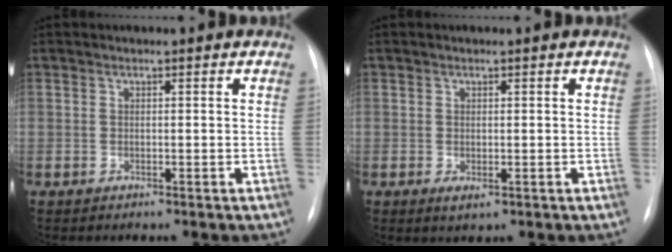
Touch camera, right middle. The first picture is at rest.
{"total": 1.4, "force": [-0.4, 0.7, 1.2], "torque": [-0.018, -0.005, 0.000]}